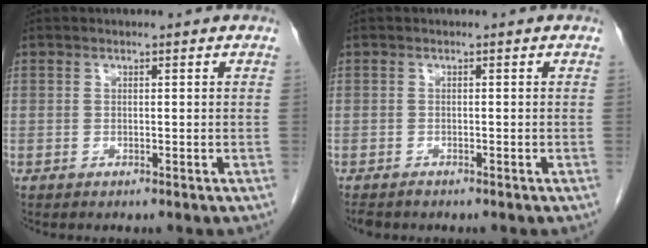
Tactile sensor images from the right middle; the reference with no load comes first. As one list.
[{"total": 1.6, "force": [-1.4, 0.6, 0.5], "torque": [-0.011, -0.004, -0.021]}]